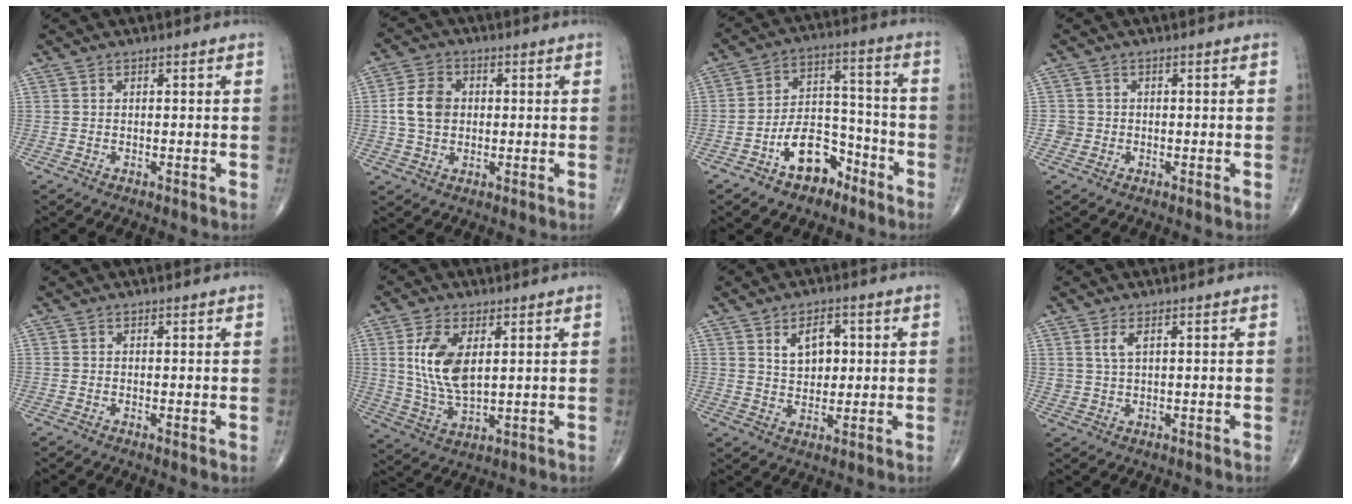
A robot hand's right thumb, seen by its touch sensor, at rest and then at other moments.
{"total": 7.1, "force": [0.3, 5.4, 4.5], "torque": [-0.078, 0.009, 0.002]}
{"total": 11.0, "force": [-6.3, 6.6, 6.1], "torque": [-0.075, 0.067, -0.106]}
{"total": 1.8, "force": [-0.4, 1.8, -0.1], "torque": [0.015, 0.008, -0.012]}
{"total": 0.7, "force": [0.0, 0.2, 0.7], "torque": [-0.015, -0.004, -0.003]}
{"total": 10.8, "force": [2.7, 5.4, 9.0], "torque": [-0.176, -0.016, 0.059]}
{"total": 6.5, "force": [2.0, 4.2, 4.5], "torque": [-0.049, -0.008, 0.035]}
{"total": 2.6, "force": [1.3, 1.1, 2.0], "torque": [-0.043, -0.003, 0.031]}